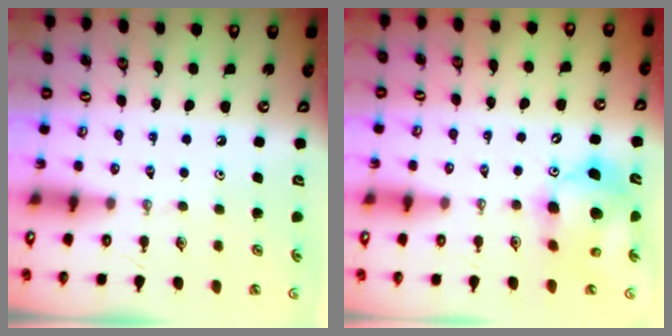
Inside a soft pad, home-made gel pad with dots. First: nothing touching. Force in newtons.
{"total": 12.2, "press": 12.0, "slide": 2.1}